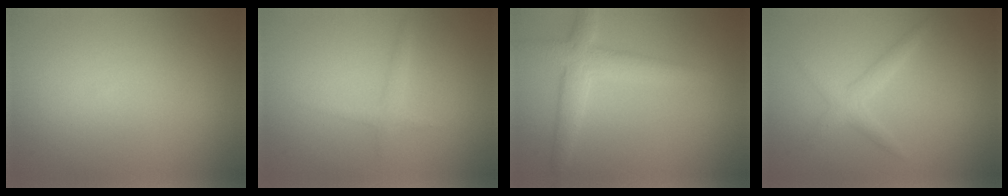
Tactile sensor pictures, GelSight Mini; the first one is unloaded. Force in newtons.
{"total": 1.1, "press": 1.1, "slide": 0.1}
{"total": 3.9, "press": 3.9, "slide": 0.2}
{"total": 1.7, "press": 1.7, "slide": 0.0}